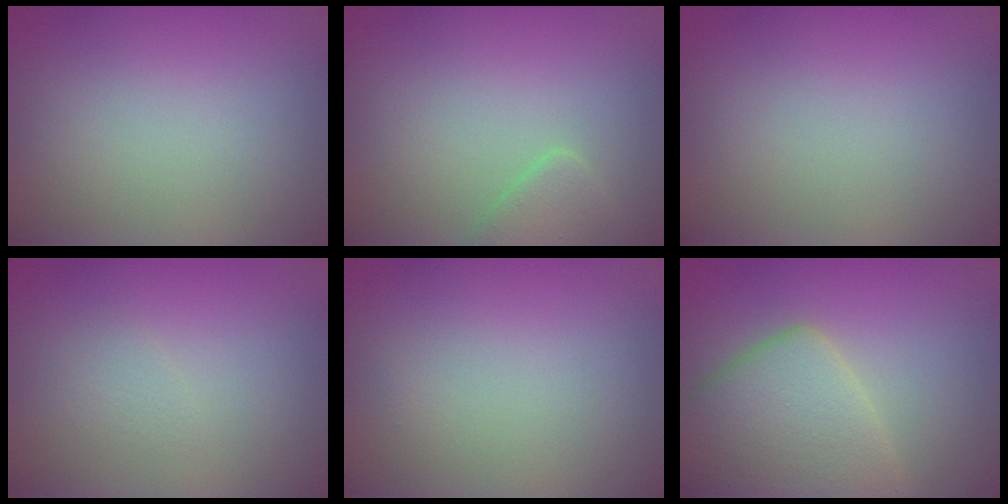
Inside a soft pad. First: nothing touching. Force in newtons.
{"total": 1.9, "press": 1.9, "slide": 0.2}
{"total": 0.0}
{"total": 0.8, "press": 0.8, "slide": 0.0}
{"total": 0.0}
{"total": 6.7, "press": 6.7, "slide": 0.2}